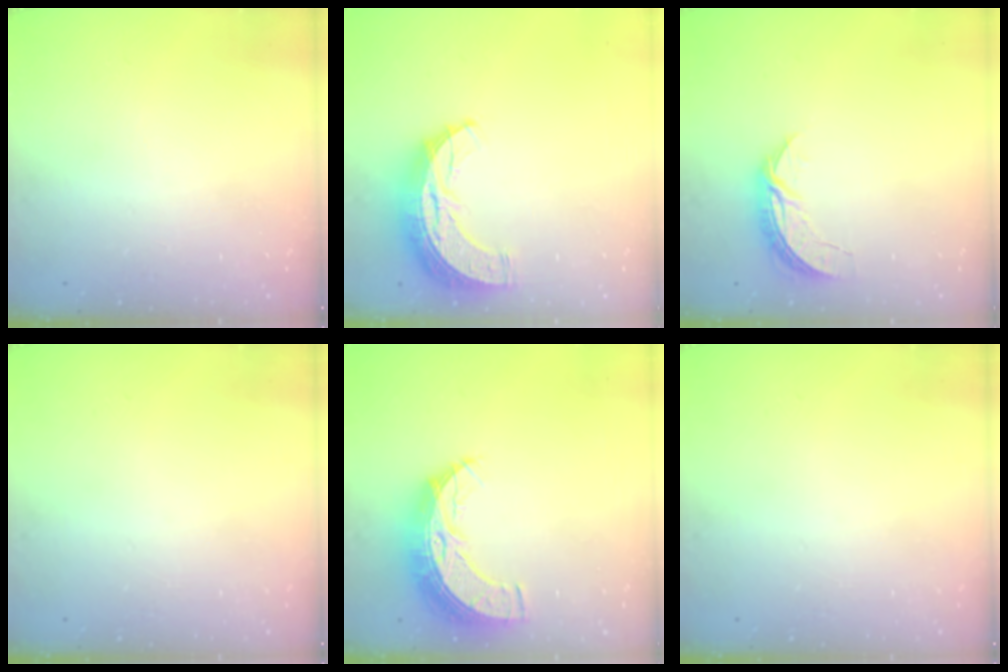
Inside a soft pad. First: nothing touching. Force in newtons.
{"total": 11.3, "press": 11.2, "slide": 0.7}
{"total": 6.2, "press": 6.2, "slide": 0.5}
{"total": 0.0}
{"total": 11.5, "press": 11.5, "slide": 0.9}
{"total": 0.0}